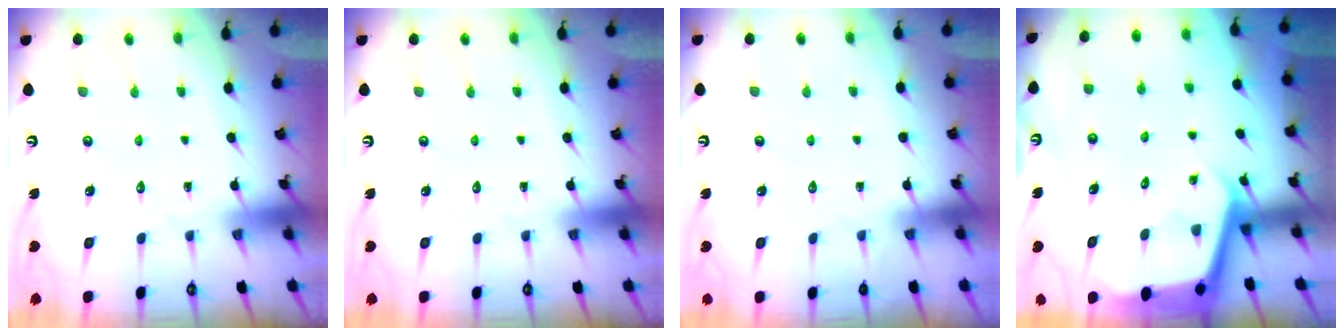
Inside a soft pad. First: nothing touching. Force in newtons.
{"total": 0.0}
{"total": 0.0}
{"total": 3.8, "press": 3.8, "slide": 0.2}